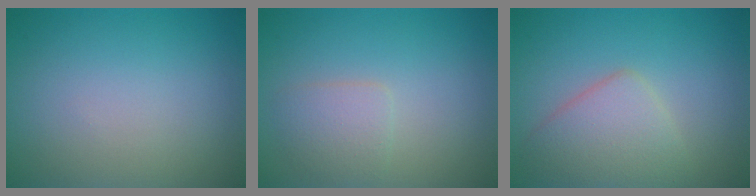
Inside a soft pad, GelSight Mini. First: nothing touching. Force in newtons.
{"total": 2.1, "press": 2.1, "slide": 0.0}
{"total": 4.2, "press": 4.2, "slide": 0.0}